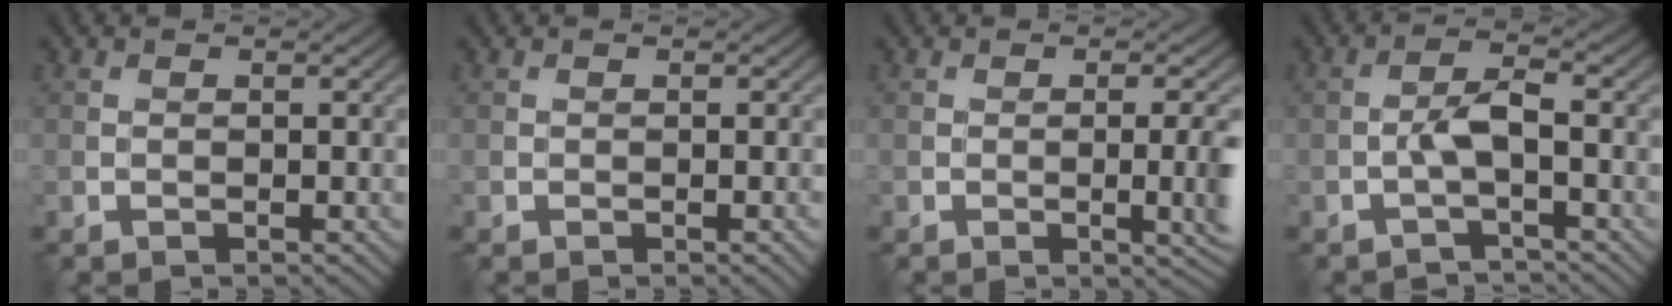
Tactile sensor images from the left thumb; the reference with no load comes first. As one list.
[{"total": 0.7, "force": [-0.4, 0.1, 0.6], "torque": [-0.011, -0.001, -0.006]}, {"total": 3.5, "force": [-0.3, 0.7, 3.4], "torque": [-0.053, -0.003, -0.002]}, {"total": 3.1, "force": [-1.5, 0.9, 2.5], "torque": [-0.051, 0.009, -0.037]}]